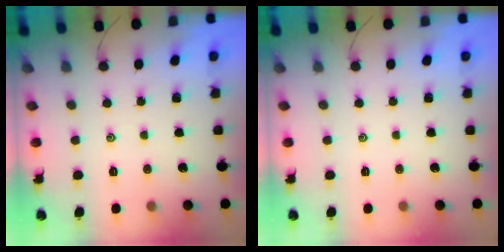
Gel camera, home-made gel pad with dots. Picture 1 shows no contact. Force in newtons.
{"total": 0.0}